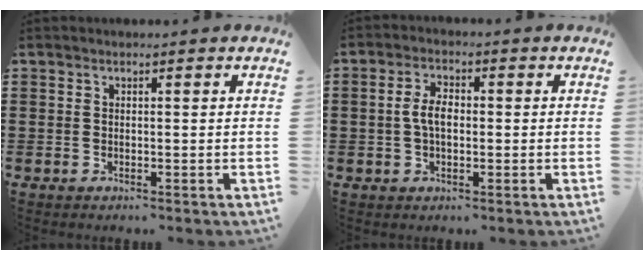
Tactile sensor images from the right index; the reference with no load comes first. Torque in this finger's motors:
{"motor_torque": [0.21, -0.19, 0.11, 0.10]}